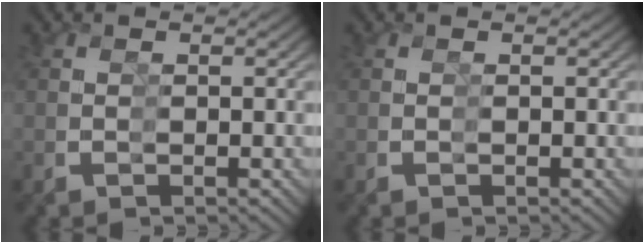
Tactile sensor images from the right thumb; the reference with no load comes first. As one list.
[{"total": 0.0}]